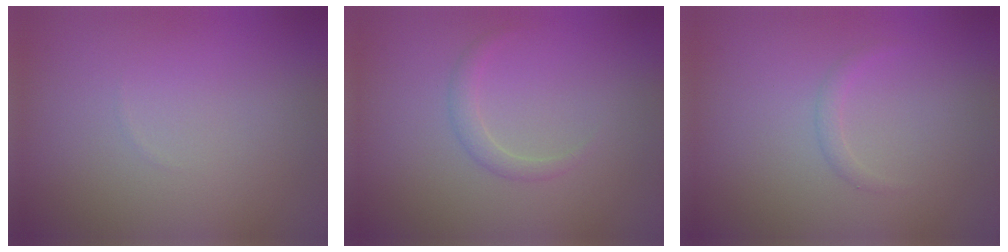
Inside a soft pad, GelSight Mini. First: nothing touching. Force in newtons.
{"total": 0.7, "press": 0.7, "slide": 0.1}
{"total": 0.8, "press": 0.8, "slide": 0.1}